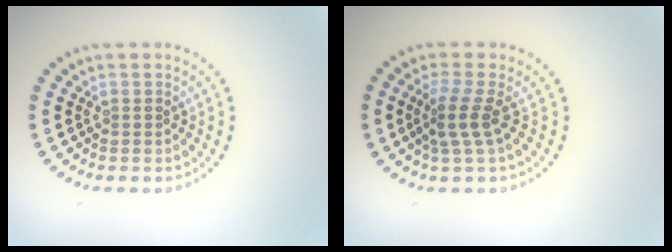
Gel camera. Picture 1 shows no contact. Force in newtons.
{"total": 2.7, "press": 1.9, "slide": 1.9}